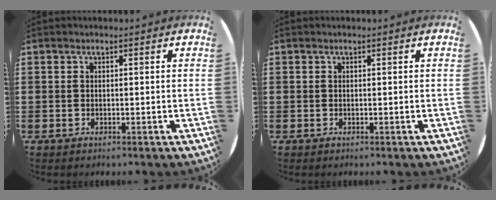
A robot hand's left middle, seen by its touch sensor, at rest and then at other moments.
{"total": 0.0}